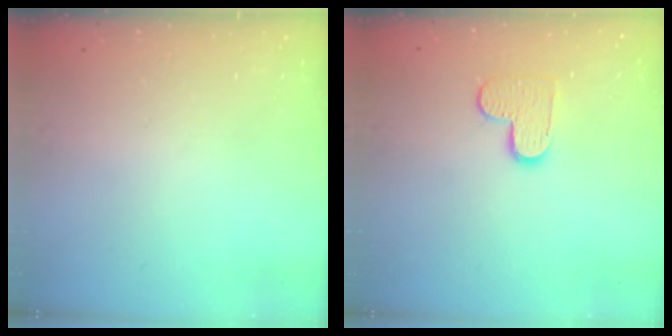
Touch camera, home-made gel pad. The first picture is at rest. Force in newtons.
{"total": 8.3, "press": 8.2, "slide": 0.5}